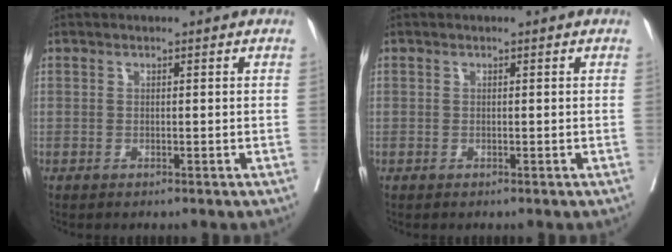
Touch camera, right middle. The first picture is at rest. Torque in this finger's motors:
{"motor_torque": [0.94, -0.94, 0.09, -0.10]}